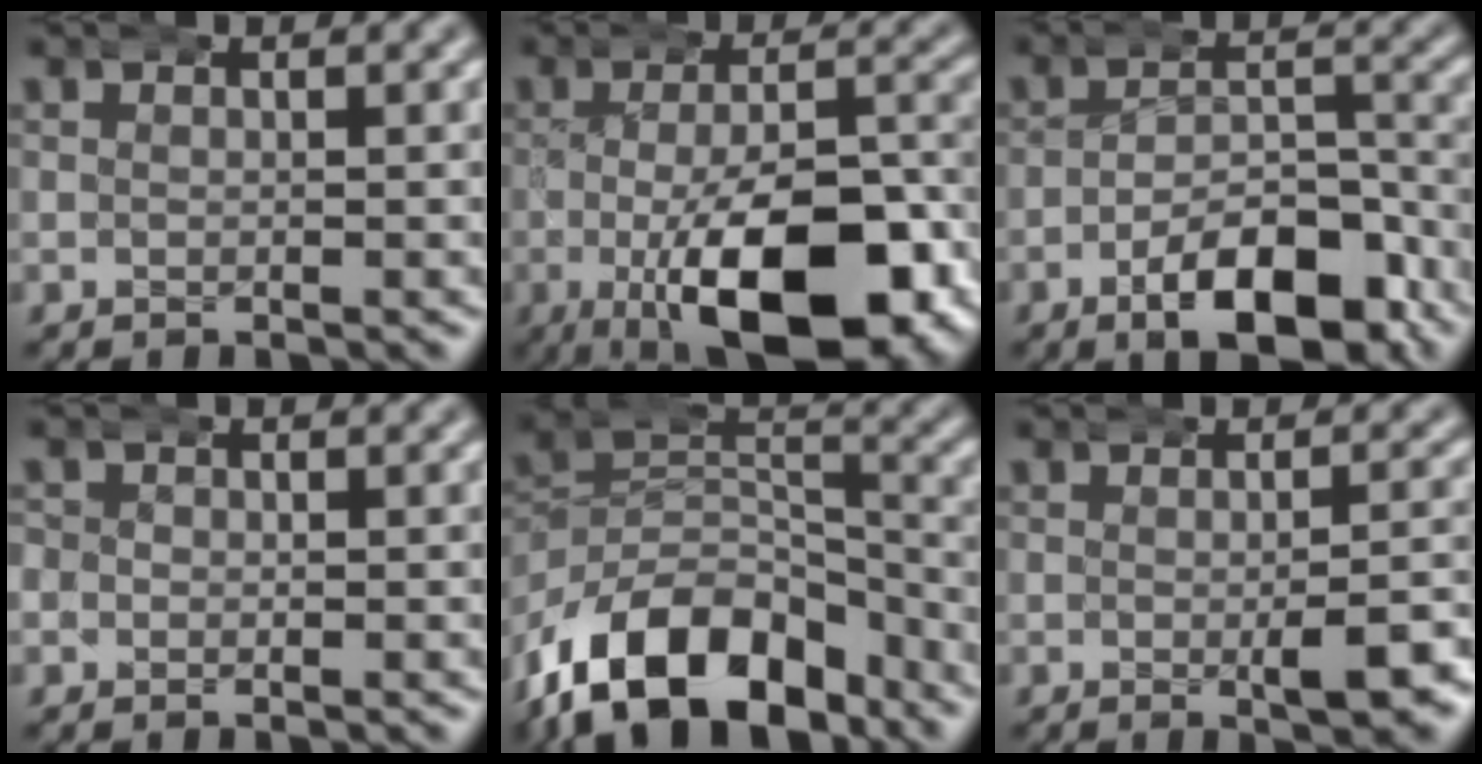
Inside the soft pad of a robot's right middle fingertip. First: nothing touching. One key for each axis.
{"total": 13.4, "fx": -4.9, "fy": 5.3, "fz": 11.2, "tx": -0.173, "ty": -0.034, "tz": -0.061}
{"total": 7.5, "fx": -5.0, "fy": 2.7, "fz": 4.9, "tx": -0.061, "ty": -0.007, "tz": -0.077}
{"total": 2.8, "fx": -0.3, "fy": 2.7, "fz": 0.7, "tx": -0.033, "ty": -0.009, "tz": -0.009}
{"total": 14.6, "fx": -8.2, "fy": 9.4, "fz": 7.6, "tx": -0.155, "ty": -0.053, "tz": -0.112}
{"total": 3.6, "fx": -1.1, "fy": 1.2, "fz": 3.3, "tx": -0.038, "ty": -0.002, "tz": -0.017}